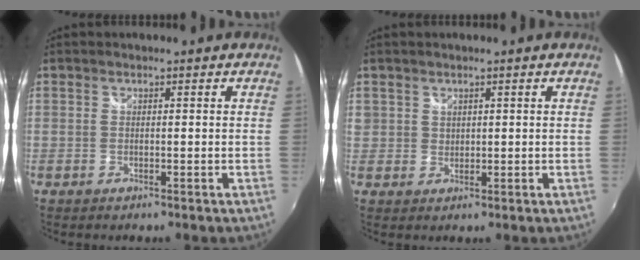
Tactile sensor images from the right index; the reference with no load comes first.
{"total": 2.2, "force": [1.0, 2.0, 0.2], "torque": [0.004, 0.005, 0.017]}